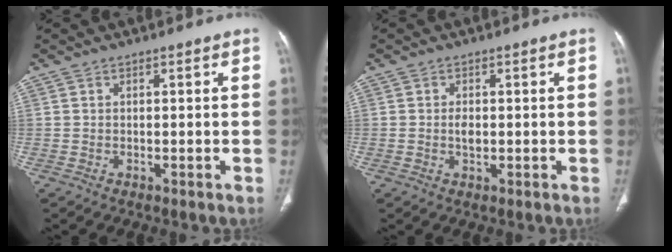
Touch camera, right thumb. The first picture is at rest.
{"total": 2.0, "force": [-0.1, 1.2, 1.6], "torque": [-0.029, 0.000, -0.003]}